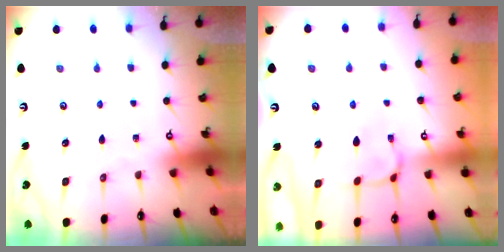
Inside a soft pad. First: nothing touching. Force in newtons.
{"total": 0.8, "press": 0.4, "slide": 0.7}